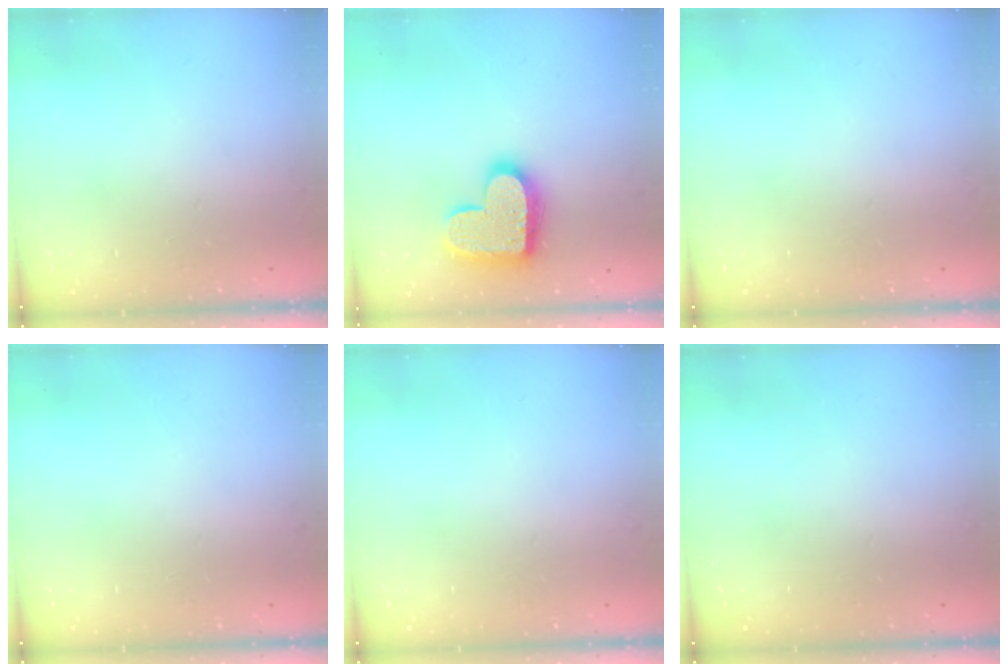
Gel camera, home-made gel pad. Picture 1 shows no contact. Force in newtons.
{"total": 20.1, "press": 20.1, "slide": 1.3}
{"total": 0.0}
{"total": 0.0}
{"total": 0.0}
{"total": 0.0}